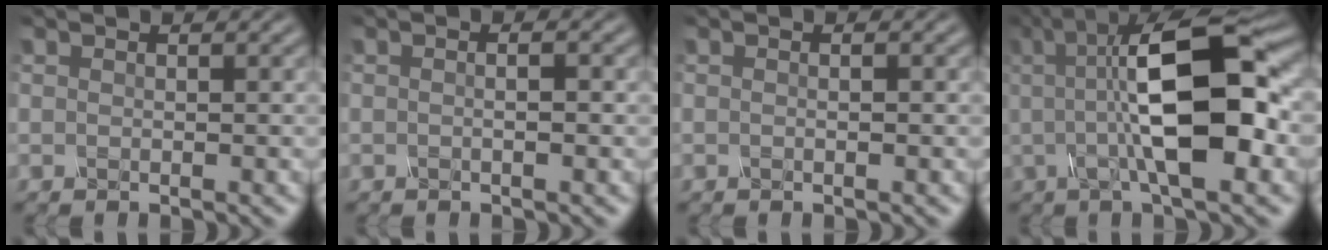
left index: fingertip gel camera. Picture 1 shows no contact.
{"total": 2.9, "force": [0.7, 1.4, 2.4], "torque": [-0.004, 0.004, -0.018]}
{"total": 1.6, "force": [0.5, 0.8, 1.3], "torque": [0.002, -0.002, -0.014]}
{"total": 11.8, "force": [1.2, 3.4, 11.3], "torque": [-0.173, 0.019, 0.012]}